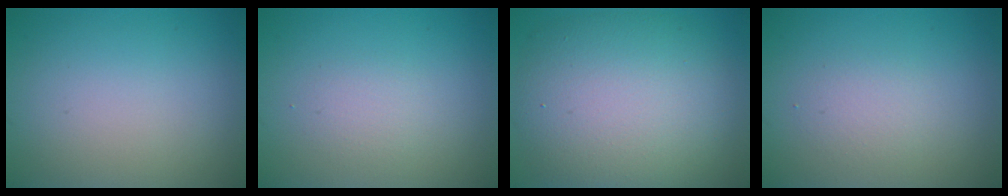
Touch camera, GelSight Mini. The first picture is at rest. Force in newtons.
{"total": 1.4, "press": 1.4, "slide": 0.1}
{"total": 10.9, "press": 10.9, "slide": 0.6}
{"total": 1.7, "press": 1.7, "slide": 0.2}